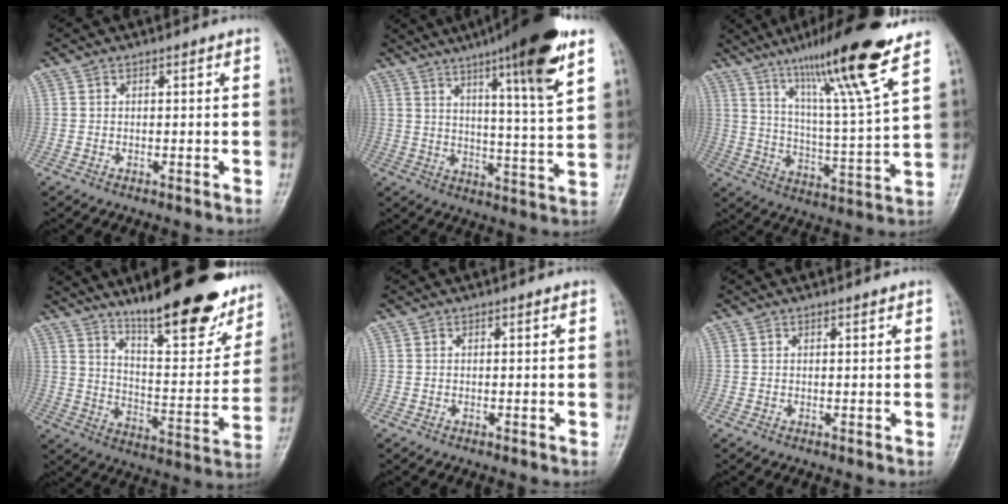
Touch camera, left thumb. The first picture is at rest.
{"total": 18.9, "force": [10.9, 1.9, 15.4], "torque": [-0.214, -0.048, 0.161]}
{"total": 19.7, "force": [12.9, 0.9, 14.8], "torque": [-0.232, -0.059, 0.213]}
{"total": 23.4, "force": [16.6, 6.5, 15.2], "torque": [-0.174, -0.087, 0.253]}
{"total": 0.0}
{"total": 0.5, "force": [0.5, 0.1, 0.2], "torque": [-0.007, -0.004, 0.007]}